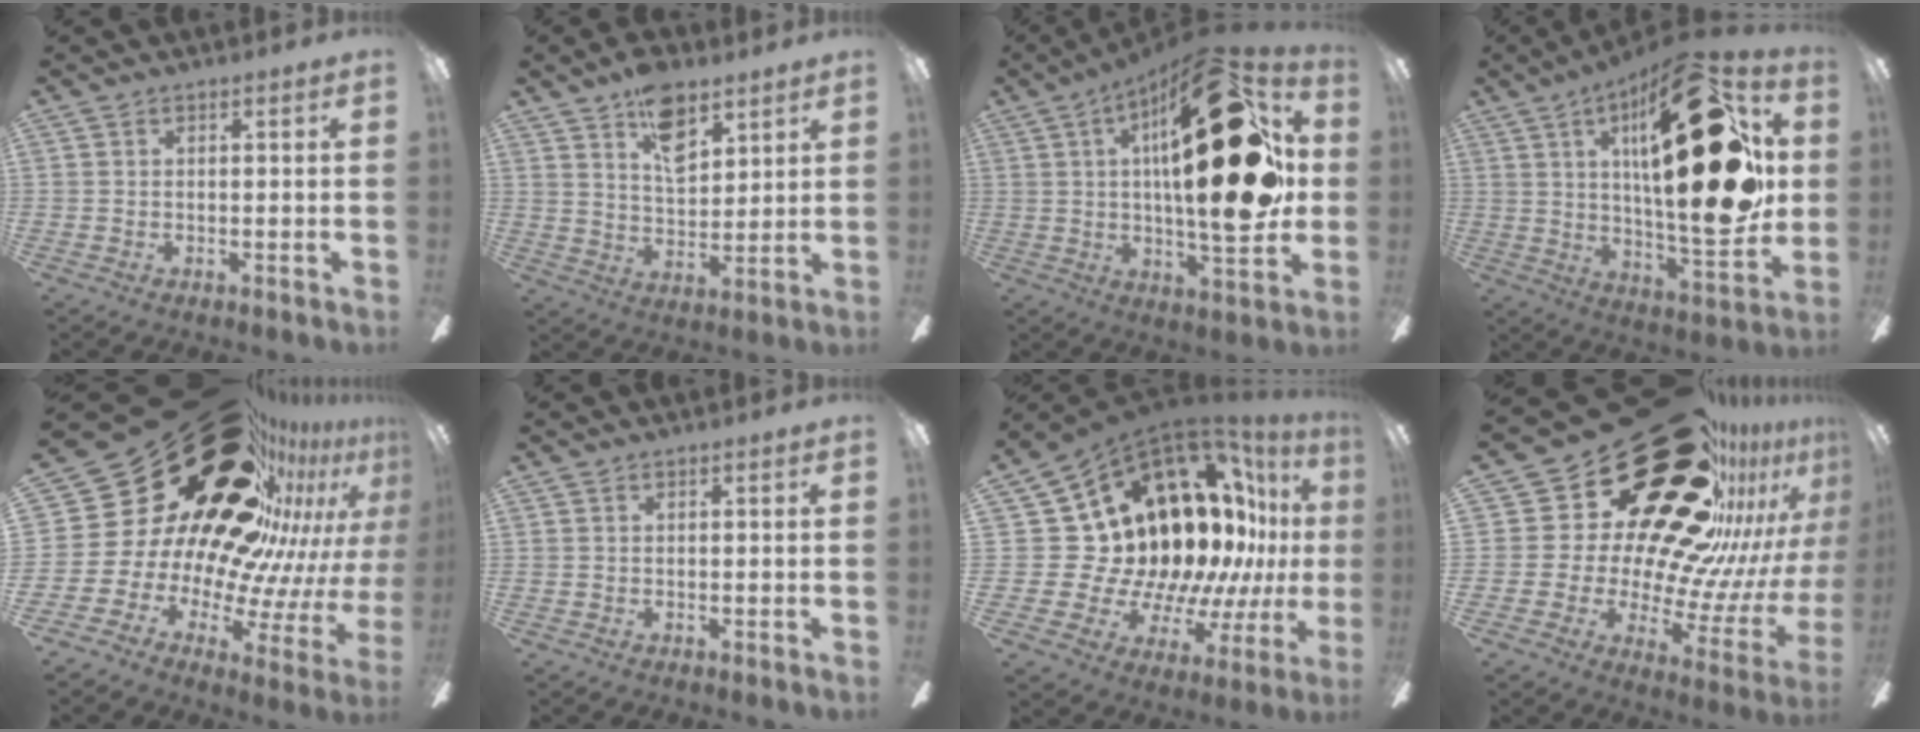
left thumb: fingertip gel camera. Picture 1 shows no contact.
{"total": 10.8, "force": [6.6, 5.6, 6.5], "torque": [-0.092, -0.026, 0.117]}
{"total": 31.8, "force": [6.6, 11.5, 29.0], "torque": [-0.436, -0.029, 0.099]}
{"total": 34.2, "force": [8.9, 13.0, 30.3], "torque": [-0.464, -0.045, 0.139]}
{"total": 37.1, "force": [22.1, 19.9, 22.2], "torque": [-0.304, -0.216, 0.455]}
{"total": 0.0}
{"total": 23.0, "force": [7.0, 17.0, 13.9], "torque": [-0.198, -0.122, 0.193]}
{"total": 36.0, "force": [23.1, 17.7, 21.2], "torque": [-0.273, -0.195, 0.456]}